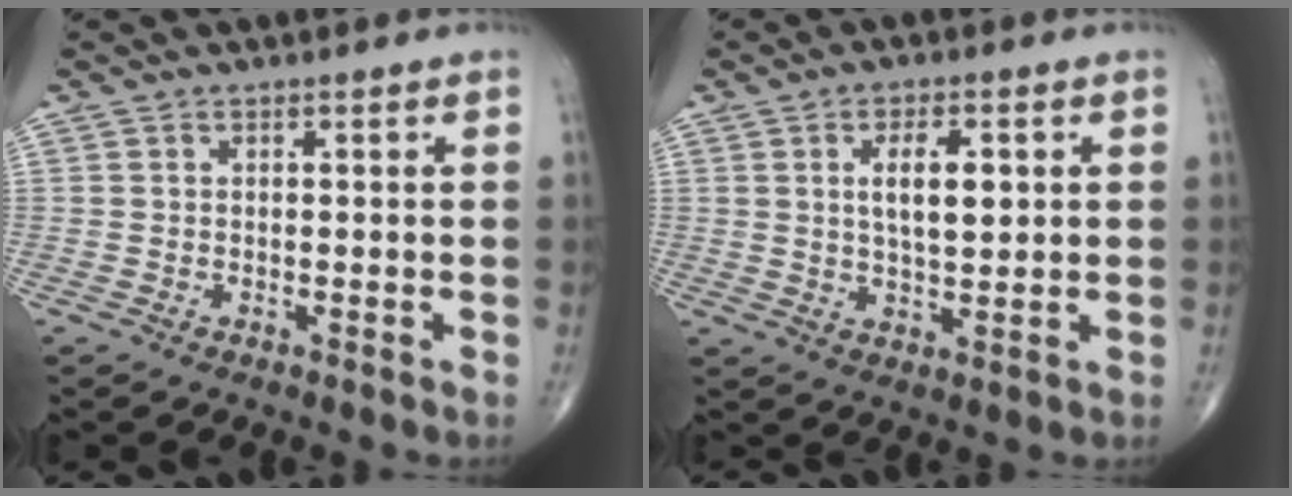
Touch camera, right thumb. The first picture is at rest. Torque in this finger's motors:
{"motor_torque": [0.79, 0.84, 0.87, 0.38, 0.25]}